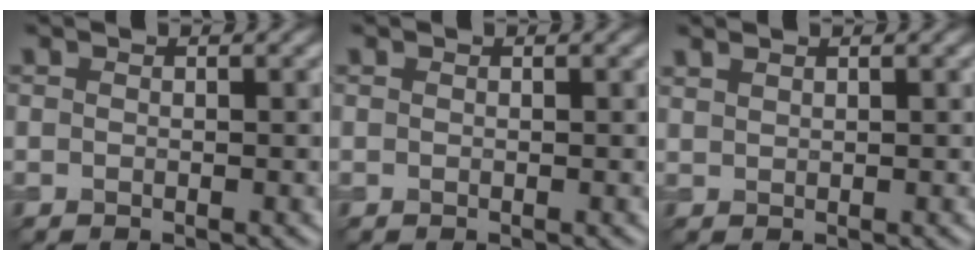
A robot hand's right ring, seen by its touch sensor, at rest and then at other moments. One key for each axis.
{"total": 0.0}
{"total": 0.9, "fx": 0.8, "fy": 0.2, "fz": 0.3, "tx": -0.006, "ty": 0.000, "tz": 0.019}